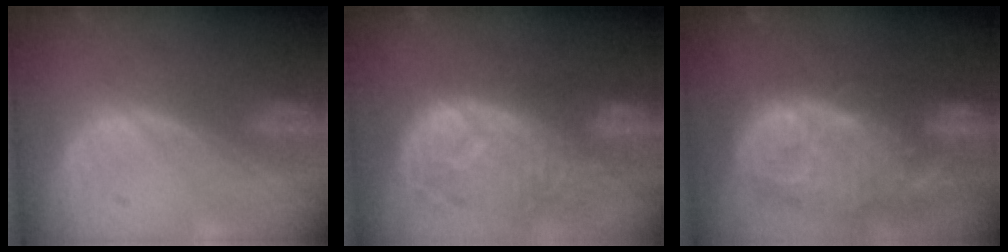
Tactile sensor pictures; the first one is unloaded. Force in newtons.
{"total": 11.4, "press": 10.0, "slide": 5.5}
{"total": 14.0, "press": 12.2, "slide": 6.8}